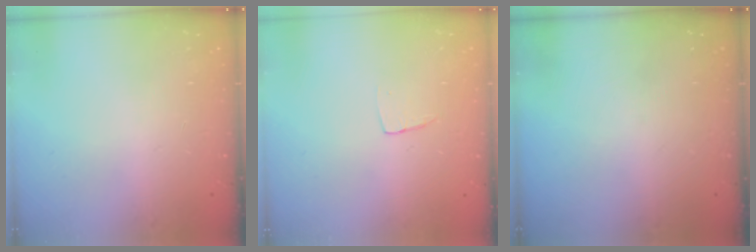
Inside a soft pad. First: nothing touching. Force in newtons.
{"total": 3.3, "press": 3.3, "slide": 0.2}
{"total": 0.0}